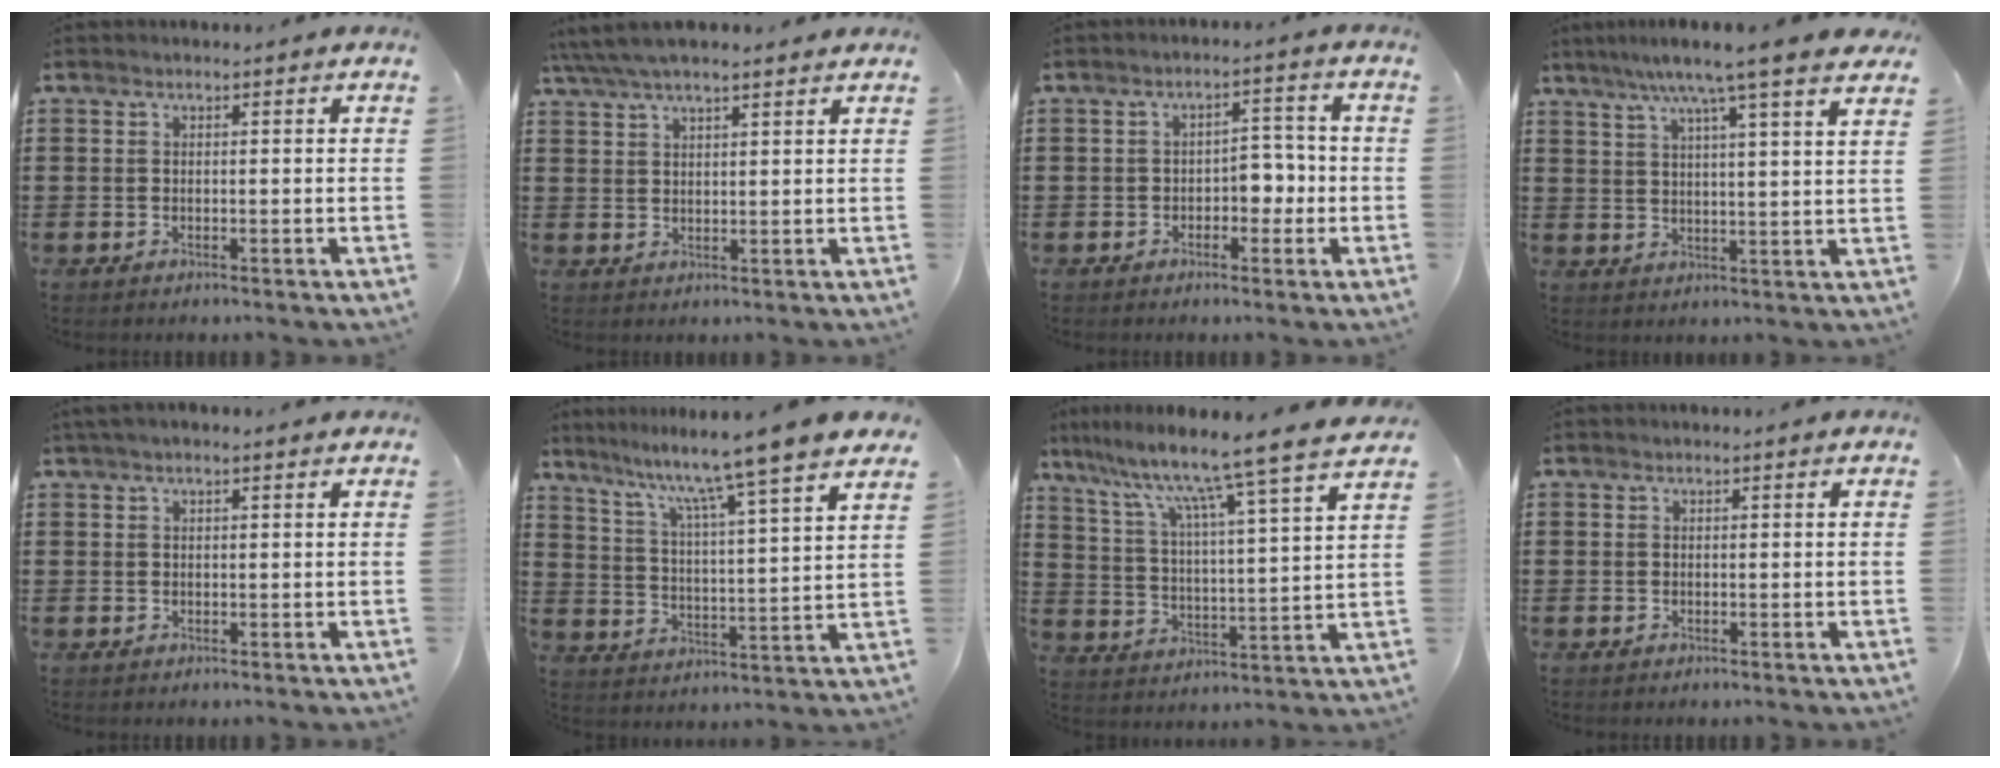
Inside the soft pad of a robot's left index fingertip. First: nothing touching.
{"total": 4.5, "force": [3.7, 1.1, 2.1], "torque": [-0.052, -0.001, 0.069]}
{"total": 4.0, "force": [-1.4, 2.5, 2.8], "torque": [-0.047, 0.005, -0.031]}
{"total": 7.9, "force": [6.2, -0.4, 4.9], "torque": [-0.105, -0.024, 0.101]}
{"total": 1.0, "force": [0.5, 0.5, 0.6], "torque": [-0.014, 0.004, 0.010]}
{"total": 9.2, "force": [7.9, -2.1, 4.3], "torque": [-0.106, -0.066, 0.121]}
{"total": 9.3, "force": [7.8, -1.5, 5.0], "torque": [-0.127, -0.060, 0.119]}
{"total": 0.0}